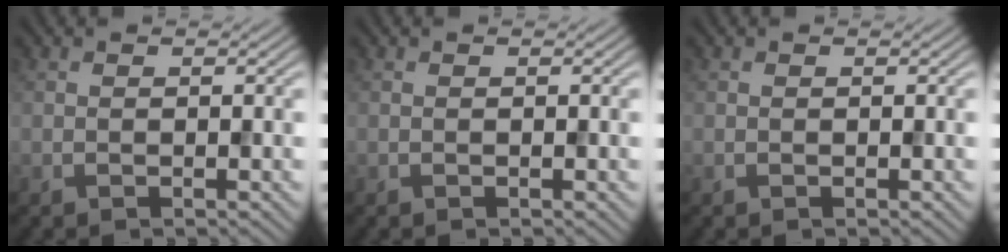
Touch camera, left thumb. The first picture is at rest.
{"total": 0.0}
{"total": 0.0}